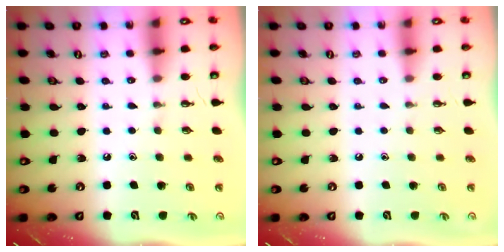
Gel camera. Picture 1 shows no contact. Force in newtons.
{"total": 0.0}